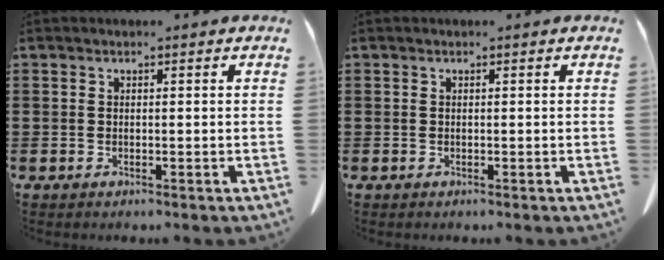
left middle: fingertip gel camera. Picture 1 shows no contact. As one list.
[{"total": 0.0}]